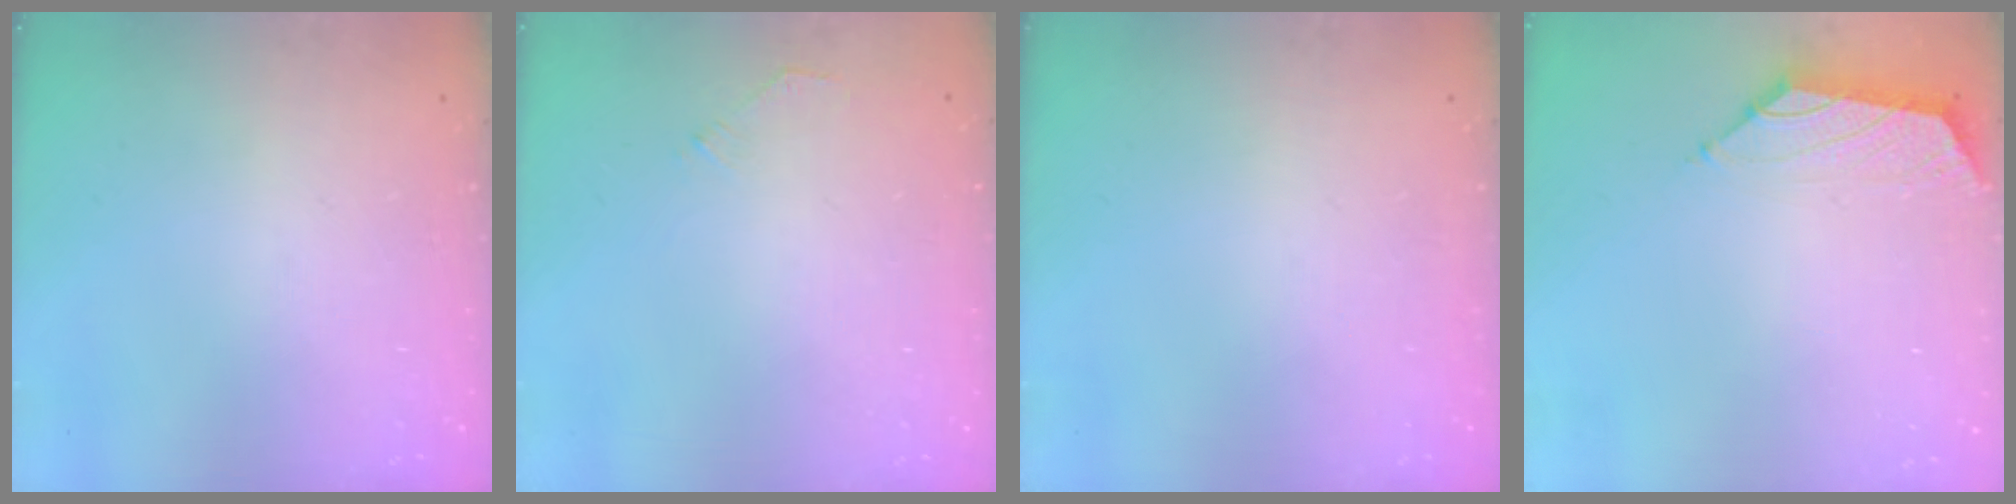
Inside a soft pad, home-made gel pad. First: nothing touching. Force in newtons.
{"total": 2.4, "press": 2.4, "slide": 0.5}
{"total": 0.0}
{"total": 1.6, "press": 1.5, "slide": 0.6}